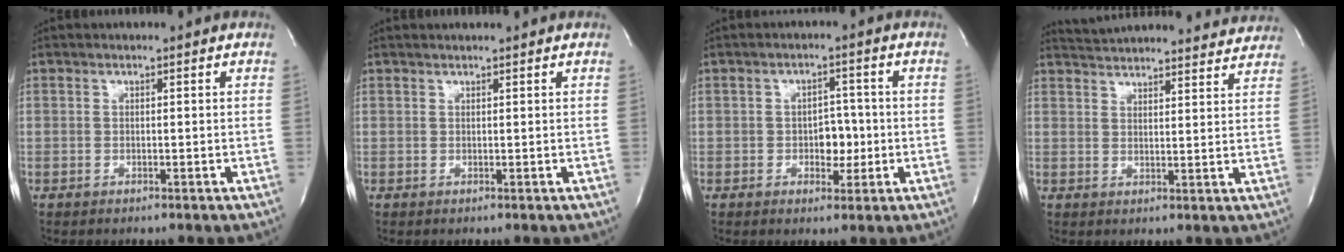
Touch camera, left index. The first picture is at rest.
{"total": 1.6, "force": [1.4, 0.1, 0.6], "torque": [-0.008, 0.013, 0.024]}
{"total": 3.9, "force": [-0.7, 2.5, 2.9], "torque": [-0.033, 0.005, -0.007]}
{"total": 18.2, "force": [17.6, 2.1, 4.1], "torque": [-0.064, -0.007, 0.227]}